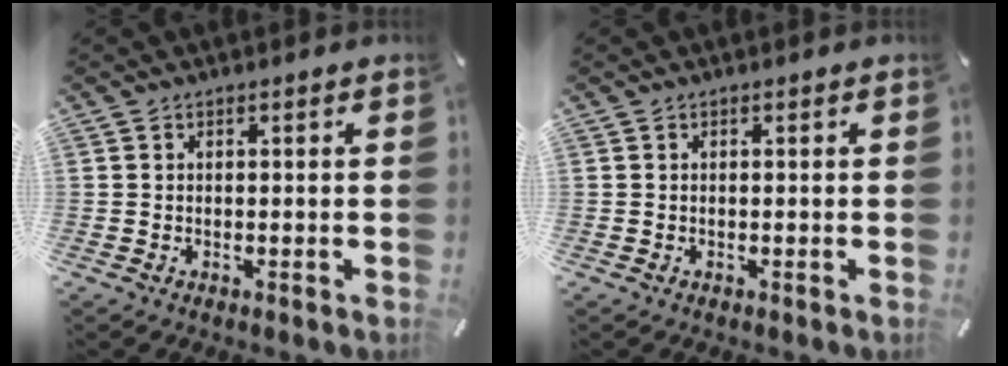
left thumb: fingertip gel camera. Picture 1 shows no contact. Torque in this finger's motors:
{"motor_torque": [-0.01, 0.02, 0.01, 0.01, 0.00]}